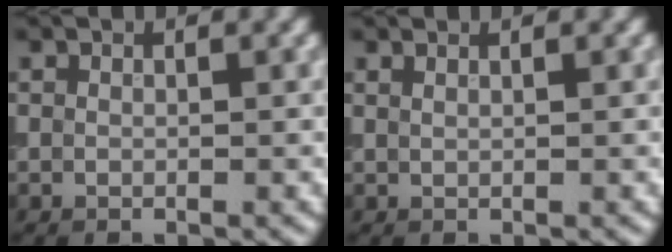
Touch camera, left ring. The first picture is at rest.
{"total": 1.5, "force": [1.1, 0.7, 0.8], "torque": [0.002, -0.003, 0.003]}